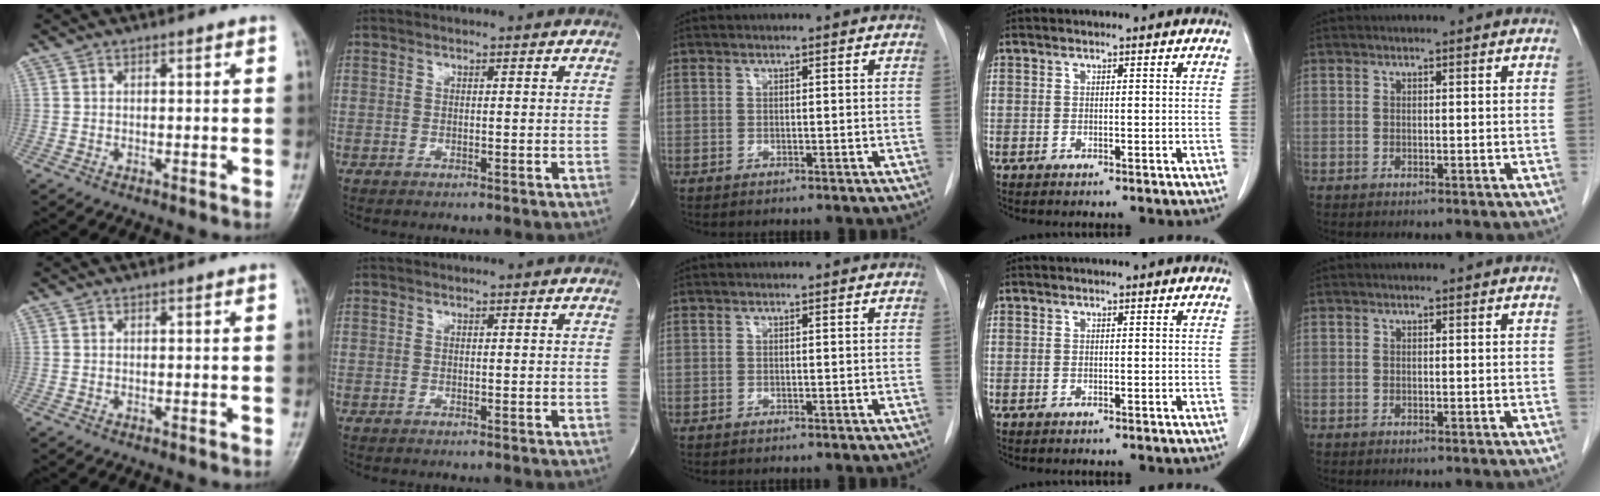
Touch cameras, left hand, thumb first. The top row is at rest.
{}